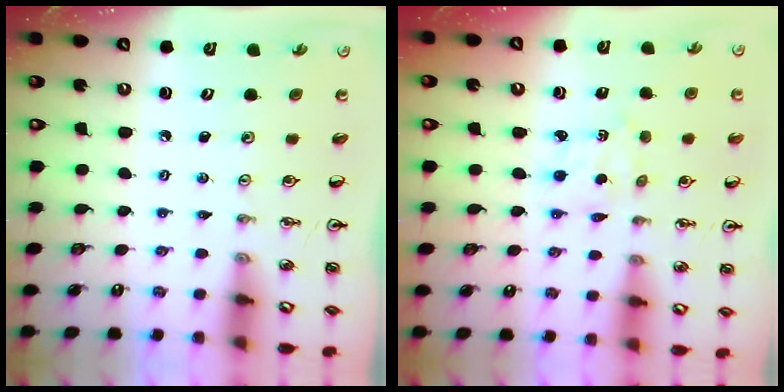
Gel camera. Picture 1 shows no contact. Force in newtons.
{"total": 2.4, "press": 2.4, "slide": 0.3}